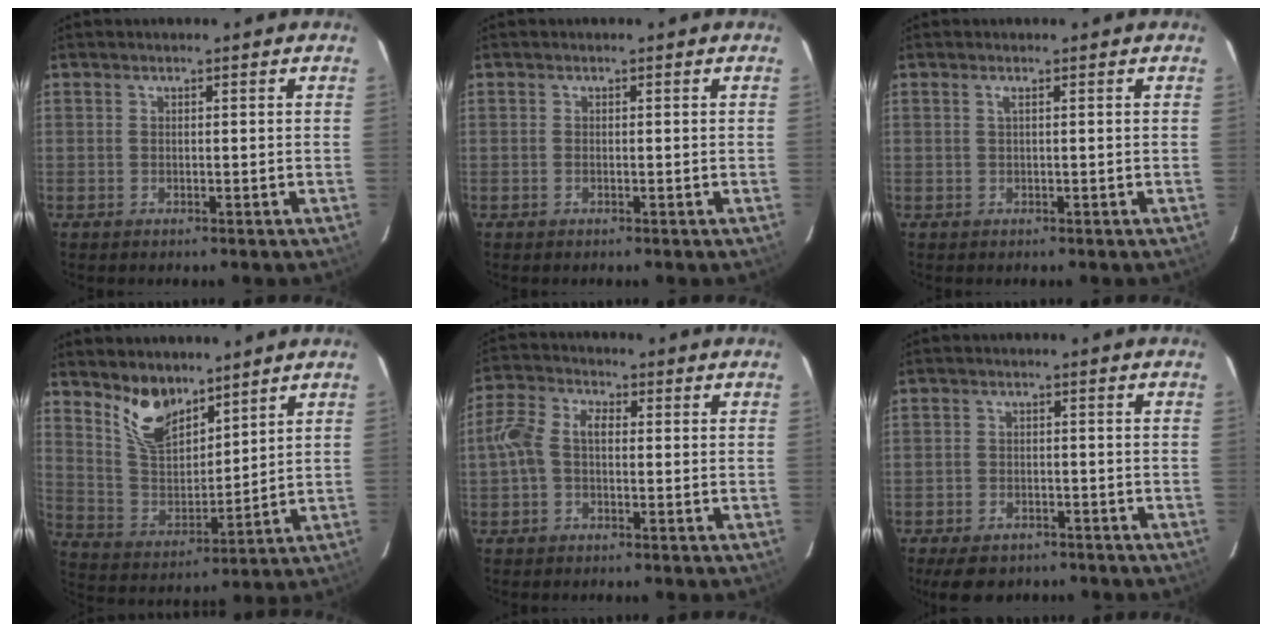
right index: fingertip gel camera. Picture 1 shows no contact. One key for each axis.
{"total": 0.0}
{"total": 0.7, "fx": 0.2, "fy": -0.3, "fz": 0.6, "tx": -0.011, "ty": 0.001, "tz": 0.002}
{"total": 10.7, "fx": 8.2, "fy": 4.6, "fz": 5.3, "tx": -0.102, "ty": -0.001, "tz": 0.165}
{"total": 5.8, "fx": -0.8, "fy": 3.7, "fz": 4.3, "tx": -0.097, "ty": 0.019, "tz": -0.019}
{"total": 7.7, "fx": -5.8, "fy": 4.0, "fz": 3.1, "tx": -0.078, "ty": -0.001, "tz": -0.086}